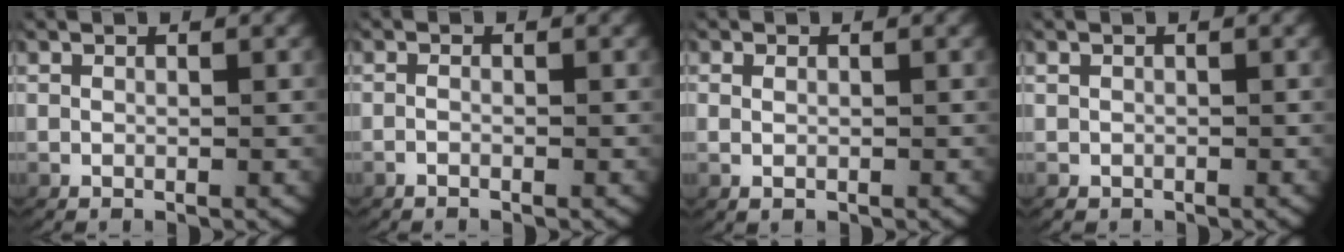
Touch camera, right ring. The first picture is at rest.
{"total": 0.9, "force": [-0.7, 0.2, 0.5], "torque": [-0.014, -0.003, -0.013]}
{"total": 1.0, "force": [0.1, 0.7, 0.8], "torque": [-0.020, 0.000, 0.004]}
{"total": 1.1, "force": [-0.5, 1.0, 0.0], "torque": [-0.007, -0.007, -0.002]}